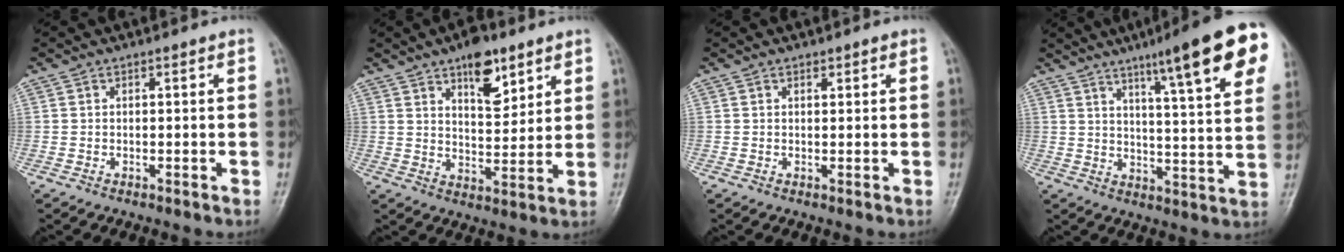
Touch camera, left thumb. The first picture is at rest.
{"total": 9.9, "force": [5.9, 4.6, 6.5], "torque": [-0.071, -0.035, 0.092]}
{"total": 0.9, "force": [0.6, 0.5, 0.4], "torque": [0.000, -0.003, 0.006]}
{"total": 19.1, "force": [10.2, 2.7, 16.0], "torque": [-0.197, -0.029, 0.141]}